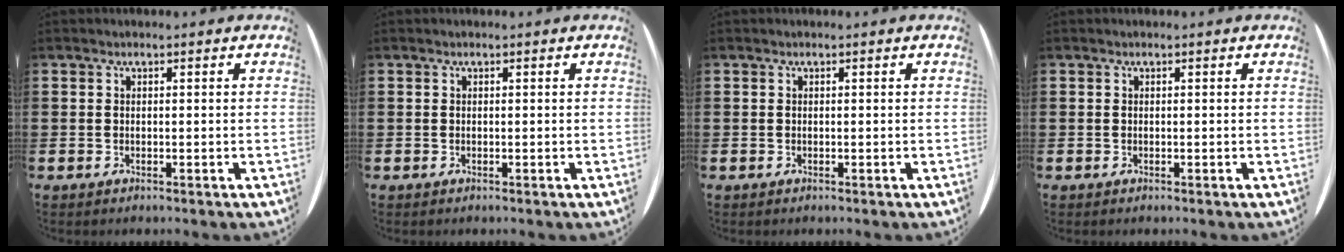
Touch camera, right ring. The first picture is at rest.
{"total": 0.0}
{"total": 0.0}
{"total": 0.0}